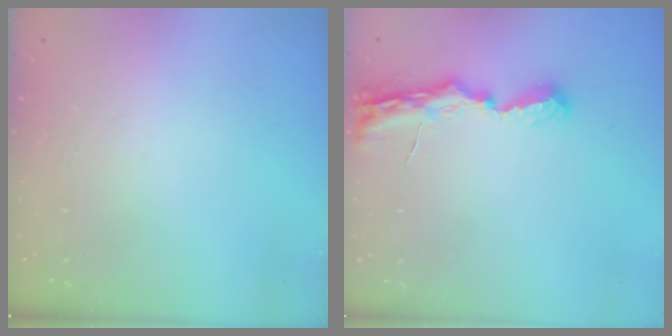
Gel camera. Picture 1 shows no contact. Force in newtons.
{"total": 7.5, "press": 7.5, "slide": 0.4}